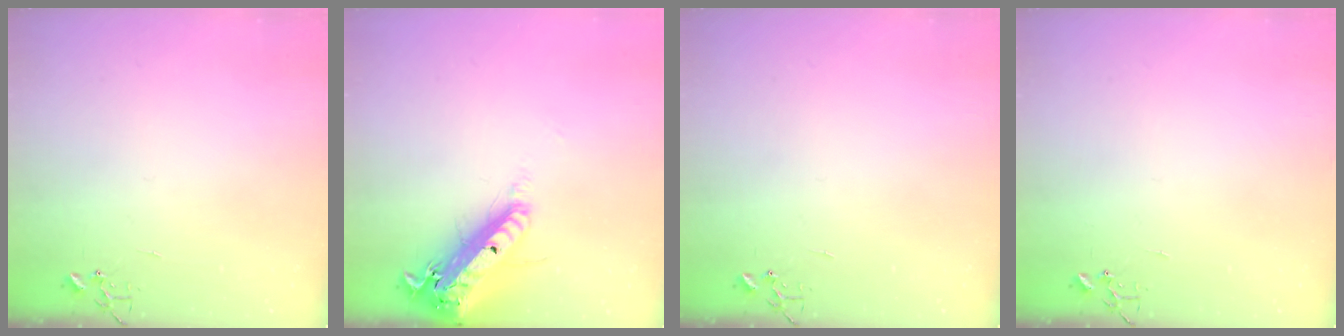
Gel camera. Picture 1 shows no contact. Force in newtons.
{"total": 21.6, "press": 21.0, "slide": 5.0}
{"total": 0.0}
{"total": 0.0}